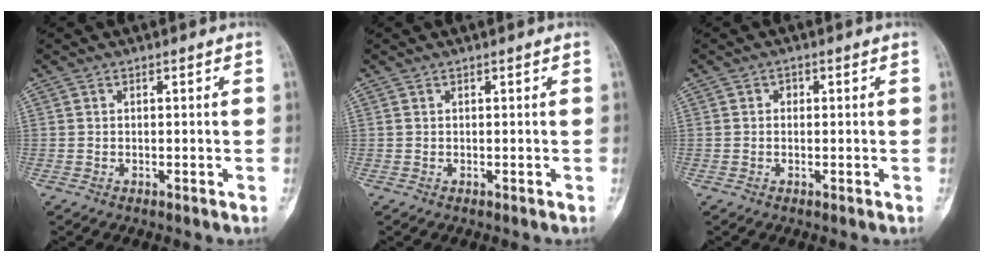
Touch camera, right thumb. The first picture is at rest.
{"total": 0.0}
{"total": 0.8, "force": [0.1, 0.6, 0.5], "torque": [-0.002, 0.003, -0.001]}